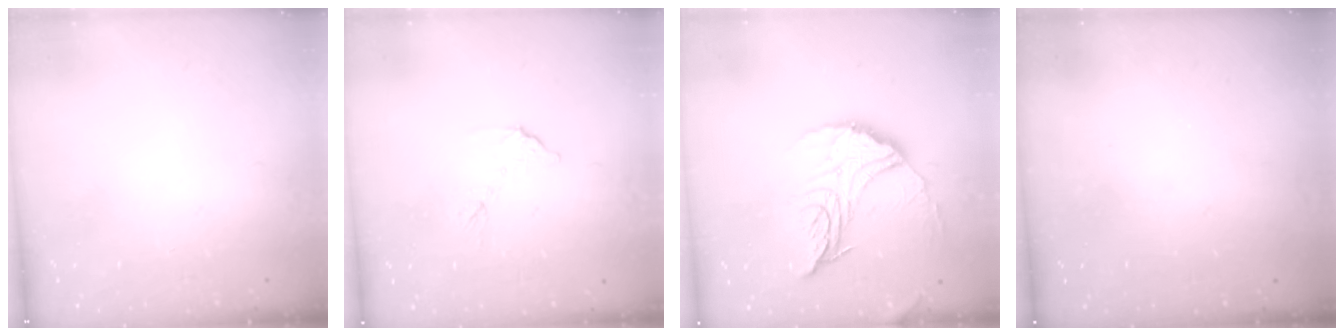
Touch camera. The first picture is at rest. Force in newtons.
{"total": 6.6, "press": 6.6, "slide": 0.4}
{"total": 16.1, "press": 16.1, "slide": 1.1}
{"total": 3.0, "press": 3.0, "slide": 0.2}